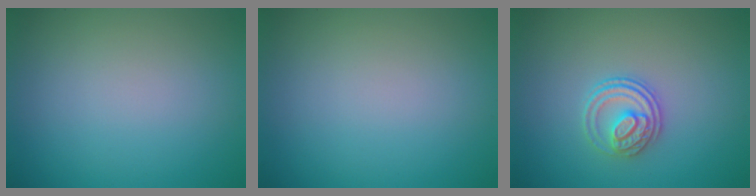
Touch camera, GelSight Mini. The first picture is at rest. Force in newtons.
{"total": 0.0}
{"total": 2.8, "press": 2.6, "slide": 1.2}